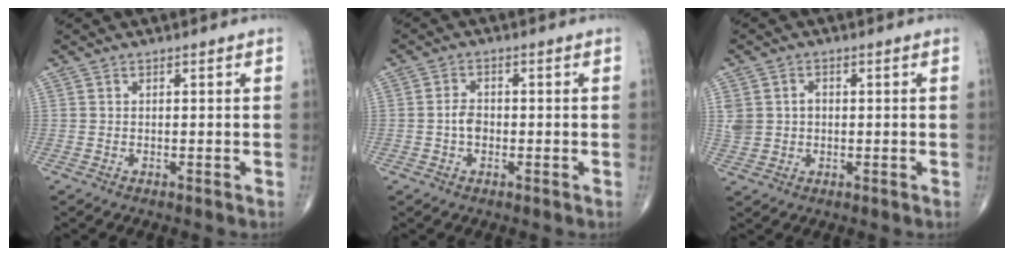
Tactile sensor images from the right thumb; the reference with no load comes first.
{"total": 2.9, "force": [-0.6, 2.0, 2.0], "torque": [-0.032, 0.010, -0.015]}
{"total": 5.6, "force": [0.6, 4.7, 3.0], "torque": [-0.059, 0.007, 0.019]}